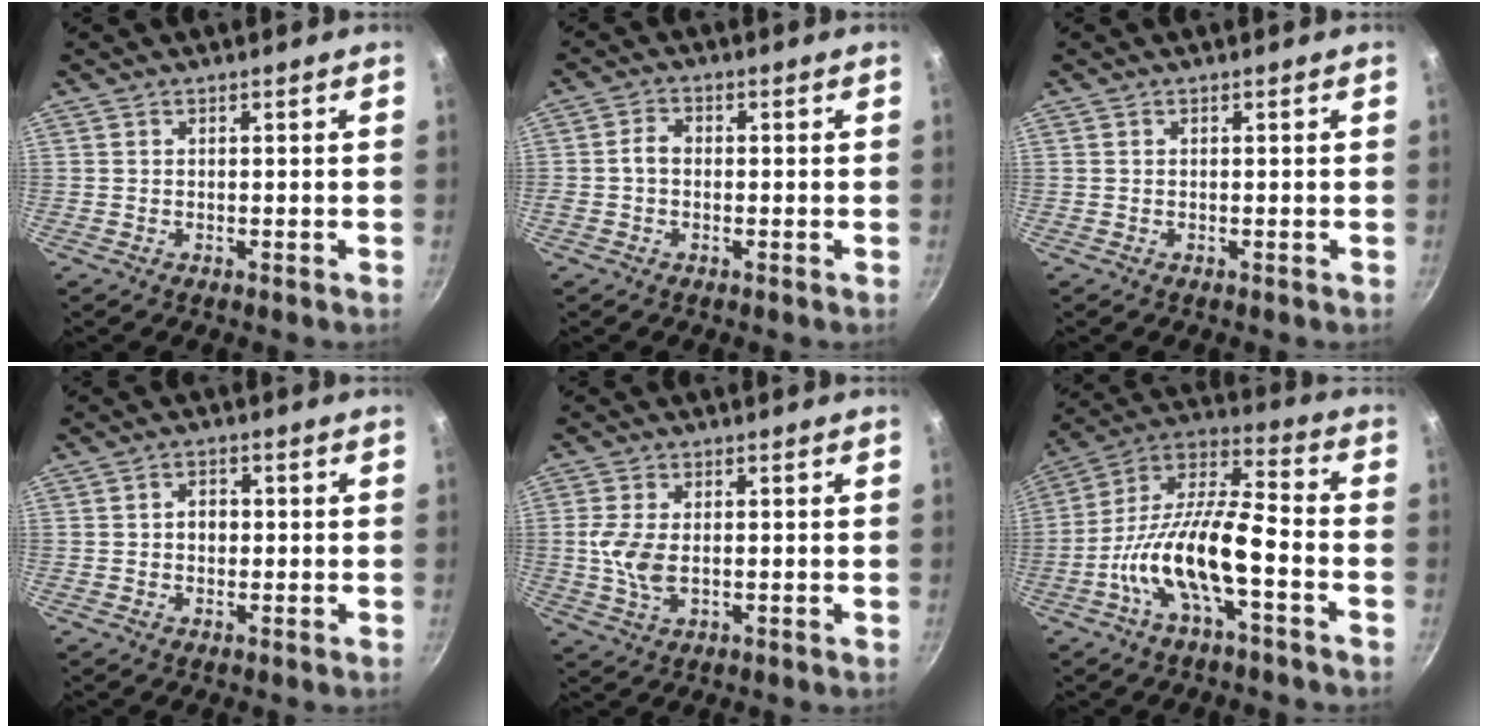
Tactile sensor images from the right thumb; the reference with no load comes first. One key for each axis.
{"total": 2.9, "fx": -0.3, "fy": 2.2, "fz": 1.9, "tx": -0.028, "ty": 0.011, "tz": -0.011}
{"total": 0.0}
{"total": 3.0, "fx": 0.0, "fy": 2.4, "fz": 1.8, "tx": -0.014, "ty": 0.008, "tz": -0.002}
{"total": 7.2, "fx": -0.2, "fy": 4.2, "fz": 5.8, "tx": -0.121, "ty": -0.002, "tz": -0.004}
{"total": 16.8, "fx": -5.9, "fy": 5.8, "fz": 14.7, "tx": -0.271, "ty": 0.046, "tz": -0.125}